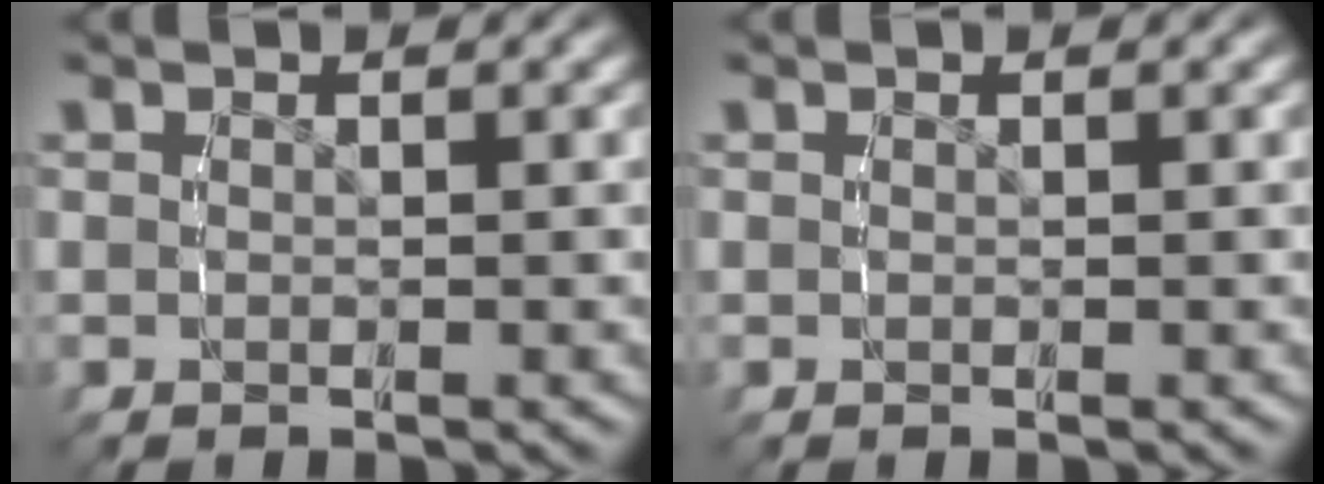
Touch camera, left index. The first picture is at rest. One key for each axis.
{"total": 0.0}